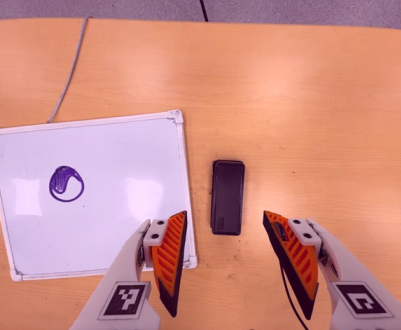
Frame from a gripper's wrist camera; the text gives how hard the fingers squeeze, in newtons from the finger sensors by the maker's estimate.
{"total": 0.0}